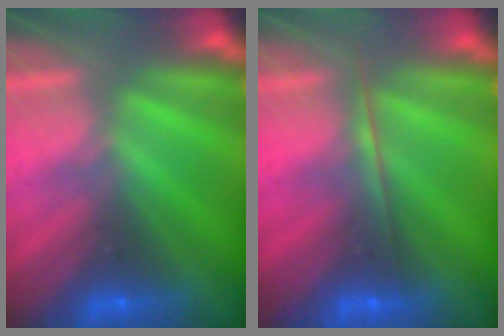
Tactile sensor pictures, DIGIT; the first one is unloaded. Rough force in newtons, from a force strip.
{"total": 1.7}